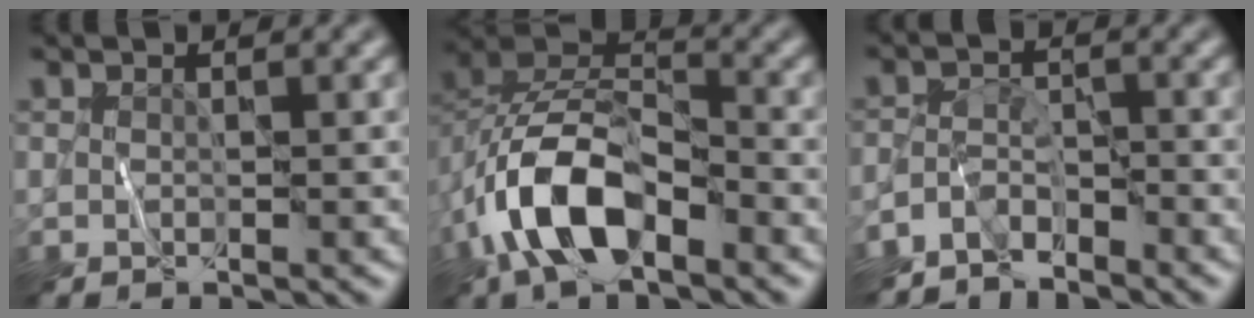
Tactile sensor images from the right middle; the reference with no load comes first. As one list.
[{"total": 8.9, "force": [-3.8, 4.6, 6.6], "torque": [-0.127, 0.012, -0.080]}, {"total": 3.1, "force": [-2.8, 1.1, 1.0], "torque": [-0.014, 0.003, -0.063]}]